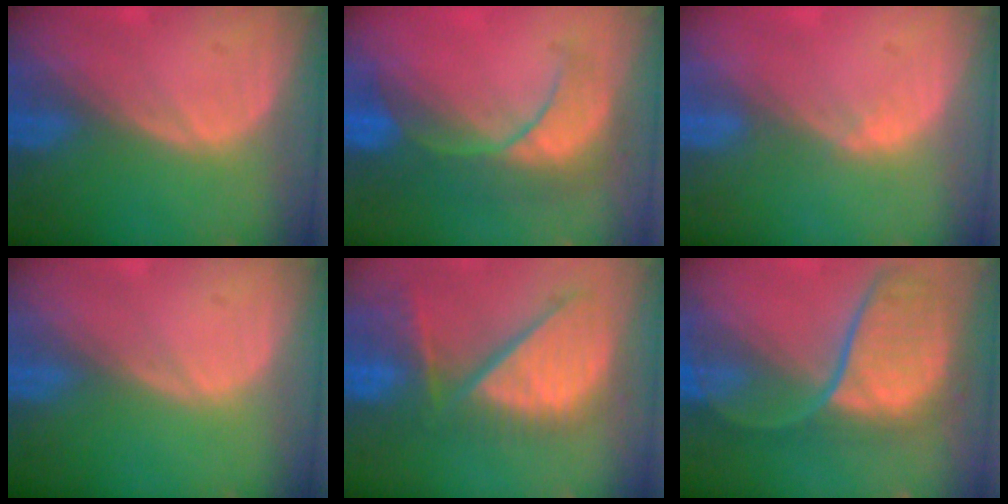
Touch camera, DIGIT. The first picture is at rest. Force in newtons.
{"total": 8.5, "press": 8.4, "slide": 1.4}
{"total": 1.0, "press": 0.8, "slide": 0.6}
{"total": 0.0}
{"total": 12.4, "press": 10.6, "slide": 6.4}
{"total": 11.3, "press": 9.9, "slide": 5.5}